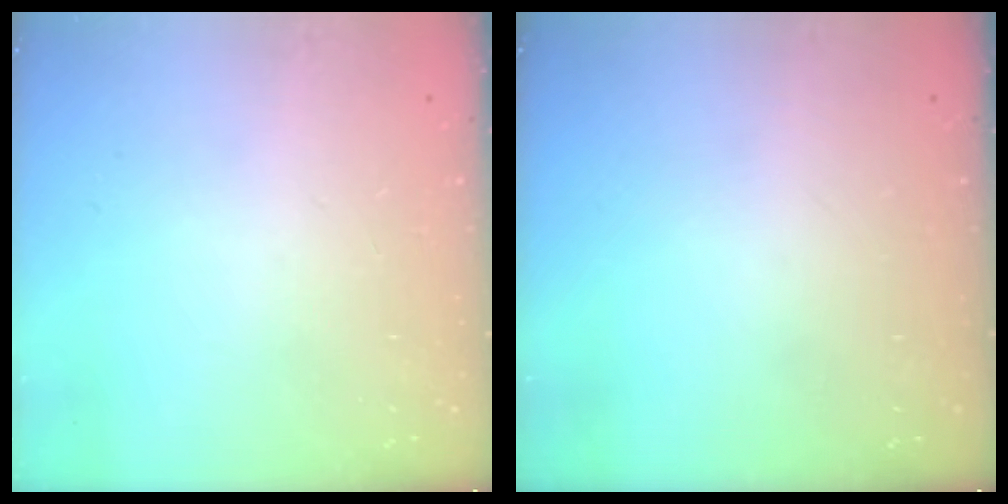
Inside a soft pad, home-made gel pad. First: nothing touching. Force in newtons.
{"total": 0.0}